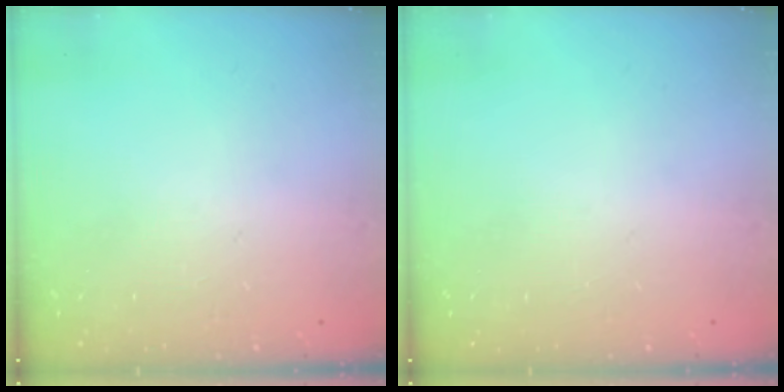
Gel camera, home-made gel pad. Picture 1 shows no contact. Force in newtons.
{"total": 0.0}